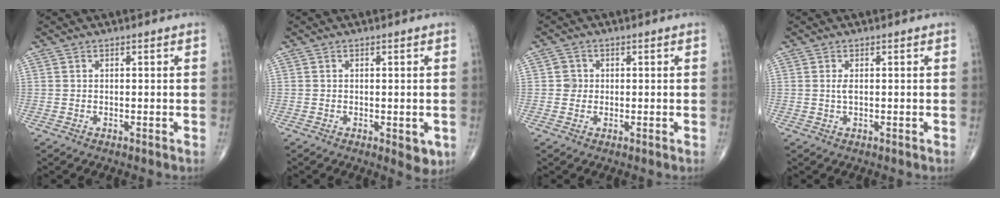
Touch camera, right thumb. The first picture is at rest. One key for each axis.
{"total": 3.6, "fx": -1.0, "fy": 1.6, "fz": 3.1, "tx": -0.024, "ty": -0.007, "tz": -0.010}
{"total": 2.0, "fx": 0.1, "fy": 2.0, "fz": 0.4, "tx": 0.005, "ty": 0.005, "tz": -0.001}
{"total": 1.2, "fx": 0.2, "fy": 0.4, "fz": 1.1, "tx": -0.025, "ty": -0.002, "tz": 0.005}